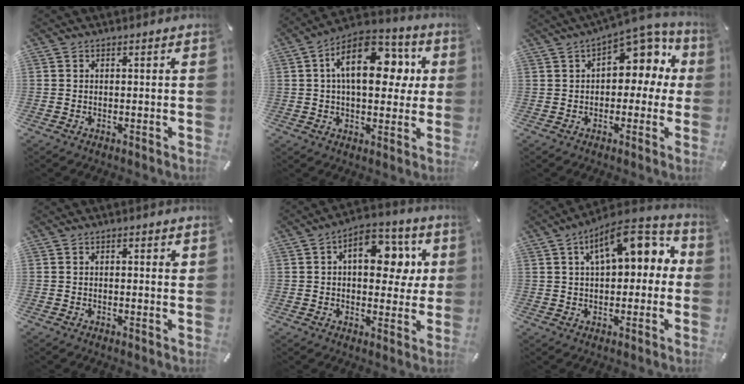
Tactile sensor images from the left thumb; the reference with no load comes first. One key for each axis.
{"total": 16.6, "fx": 4.3, "fy": 9.7, "fz": 12.7, "tx": -0.198, "ty": -0.005, "tz": 0.073}
{"total": 11.0, "fx": 5.4, "fy": 6.1, "fz": 7.3, "tx": -0.094, "ty": -0.041, "tz": 0.090}
{"total": 1.2, "fx": 0.4, "fy": 0.4, "fz": 1.1, "tx": -0.014, "ty": -0.002, "tz": 0.005}
{"total": 13.0, "fx": 3.4, "fy": 8.0, "fz": 9.7, "tx": -0.131, "ty": -0.003, "tz": 0.055}
{"total": 13.3, "fx": 4.7, "fy": 6.9, "fz": 10.4, "tx": -0.155, "ty": -0.007, "tz": 0.078}